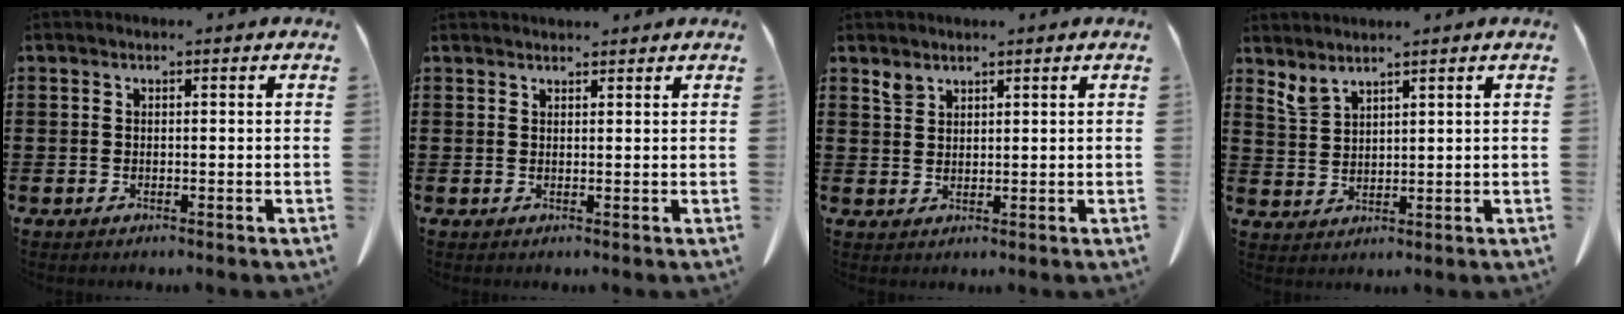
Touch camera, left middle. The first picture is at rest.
{"total": 1.2, "force": [1.2, 0.2, 0.1], "torque": [-0.005, 0.001, 0.023]}
{"total": 1.8, "force": [1.6, 0.7, 0.4], "torque": [-0.013, -0.001, 0.032]}
{"total": 2.8, "force": [2.6, 0.3, 1.1], "torque": [-0.028, -0.004, 0.050]}